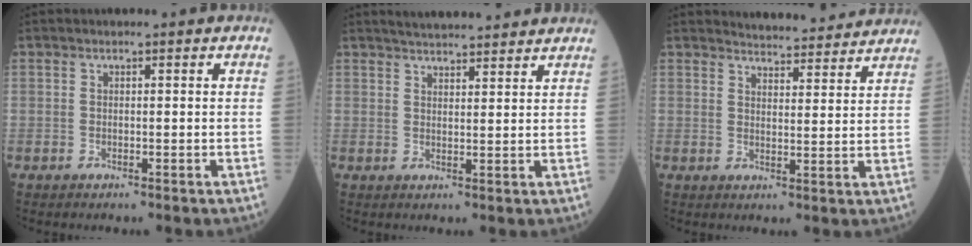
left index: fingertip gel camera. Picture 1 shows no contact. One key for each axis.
{"total": 9.2, "fx": 8.5, "fy": 1.2, "fz": 3.3, "tx": -0.051, "ty": 0.023, "tz": 0.116}
{"total": 10.6, "fx": 10.3, "fy": 1.3, "fz": 2.1, "tx": -0.027, "ty": 0.000, "tz": 0.123}